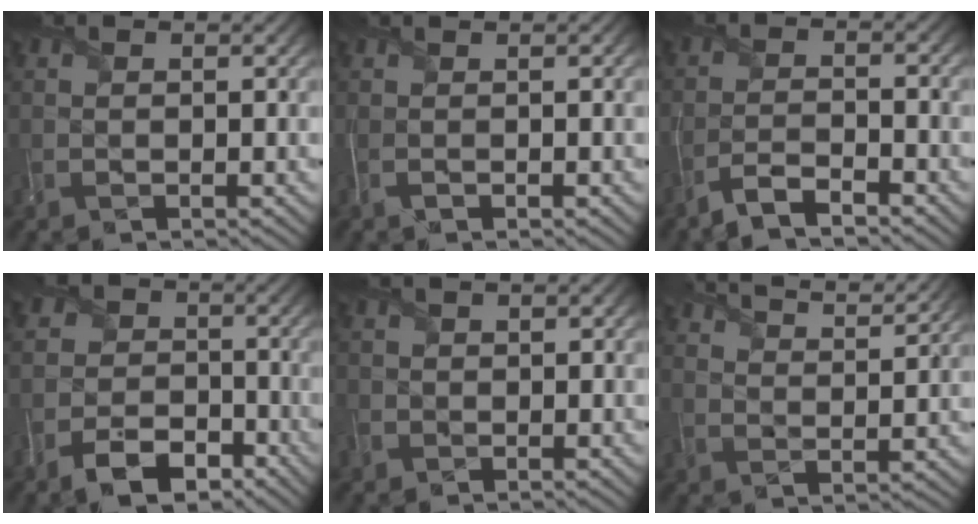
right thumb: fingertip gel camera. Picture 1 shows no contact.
{"total": 1.1, "force": [-0.1, 0.3, 1.1], "torque": [-0.027, 0.001, -0.004]}
{"total": 4.0, "force": [-3.4, 0.7, 1.9], "torque": [-0.041, 0.001, -0.070]}
{"total": 8.1, "force": [-4.7, 5.5, 3.7], "torque": [-0.074, -0.017, -0.092]}
{"total": 2.5, "force": [-0.8, 2.3, 0.5], "torque": [-0.015, -0.005, -0.018]}
{"total": 8.3, "force": [7.1, 2.0, 3.8], "torque": [-0.072, 0.004, 0.102]}